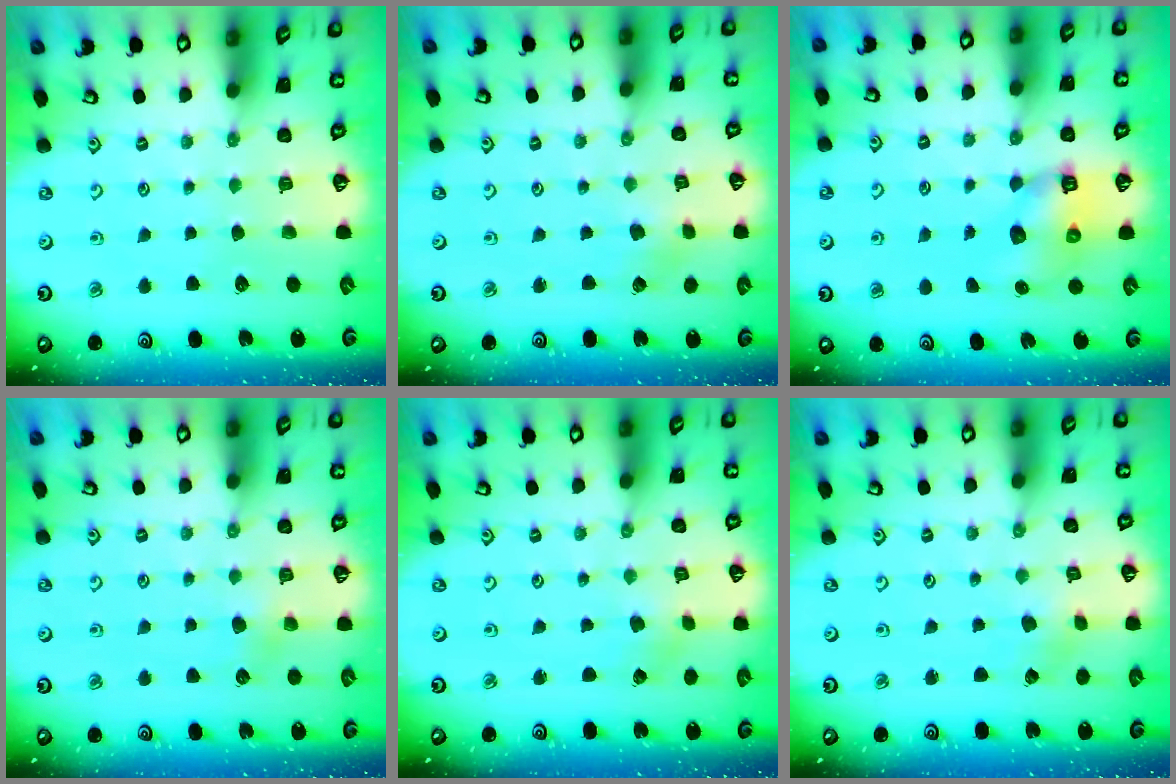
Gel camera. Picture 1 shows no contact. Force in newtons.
{"total": 2.0, "press": 2.0, "slide": 0.3}
{"total": 6.8, "press": 6.7, "slide": 0.9}
{"total": 2.9, "press": 2.9, "slide": 0.3}
{"total": 0.0}
{"total": 1.3, "press": 1.3, "slide": 0.2}